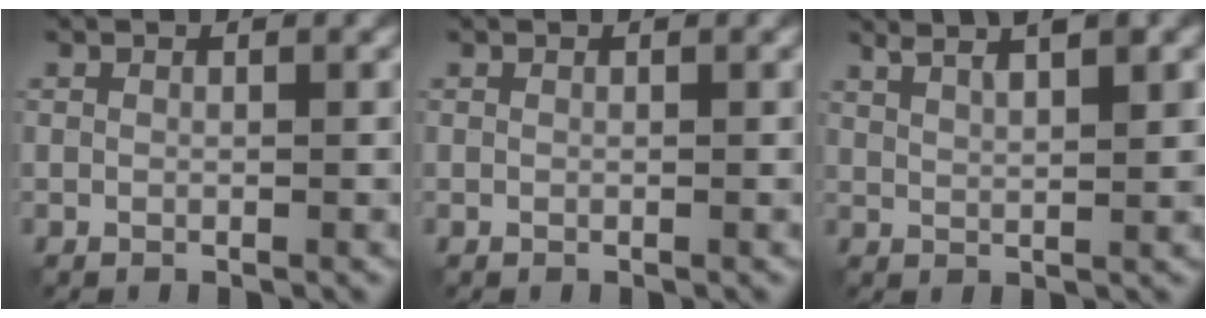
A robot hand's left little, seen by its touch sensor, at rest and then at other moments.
{"total": 0.0}
{"total": 6.1, "force": [3.8, 1.9, 4.4], "torque": [-0.054, 0.025, 0.042]}